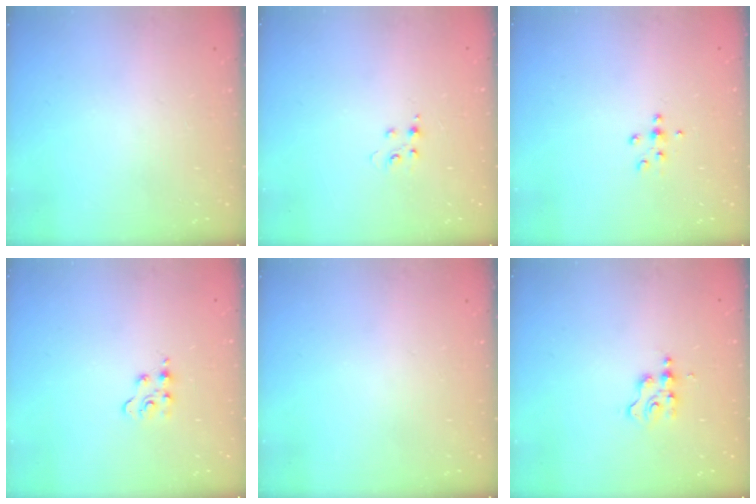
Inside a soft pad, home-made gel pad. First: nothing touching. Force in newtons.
{"total": 3.7, "press": 3.7, "slide": 0.4}
{"total": 5.4, "press": 5.0, "slide": 2.0}
{"total": 3.0, "press": 3.0, "slide": 0.4}
{"total": 0.0}
{"total": 2.6, "press": 2.6, "slide": 0.3}